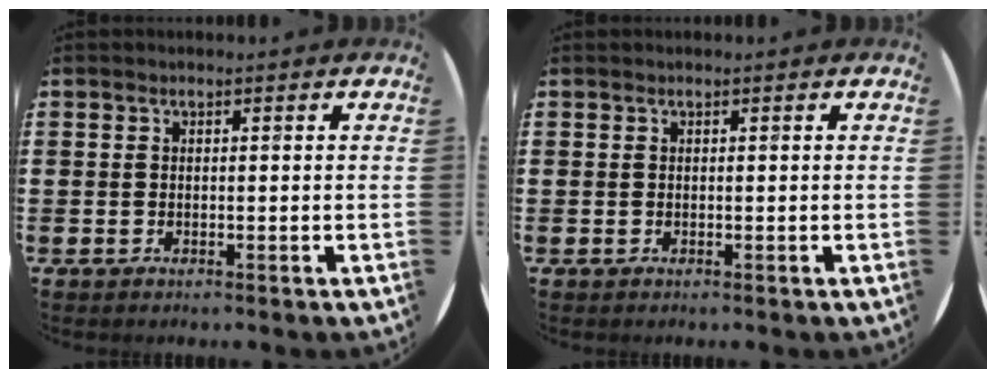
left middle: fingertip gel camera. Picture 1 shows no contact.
{"total": 0.0}